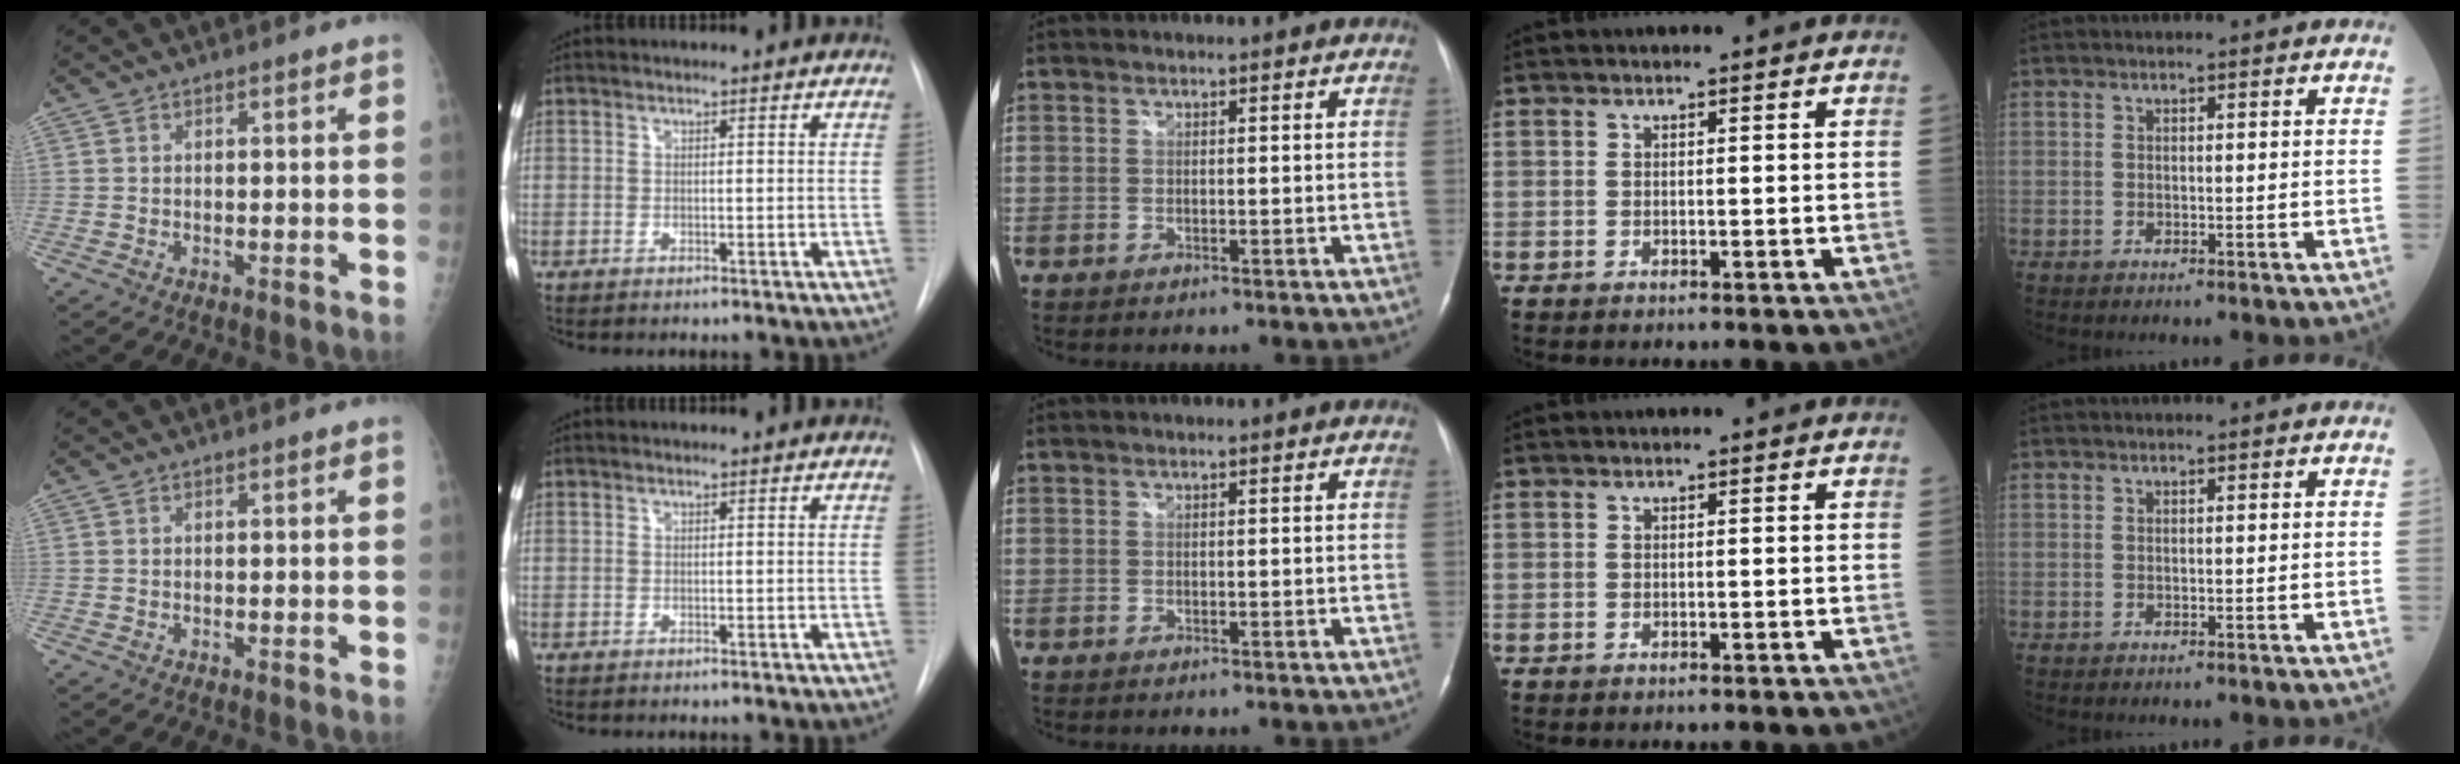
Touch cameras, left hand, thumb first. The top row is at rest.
{}